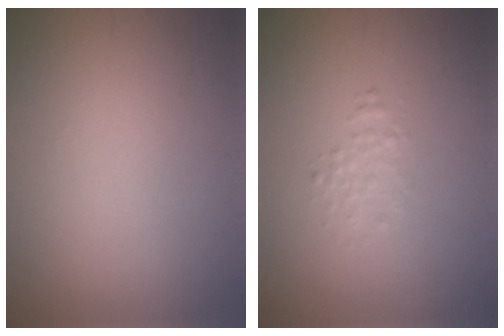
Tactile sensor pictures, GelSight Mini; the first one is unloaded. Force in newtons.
{"total": 1.2, "press": 1.2, "slide": 0.0}